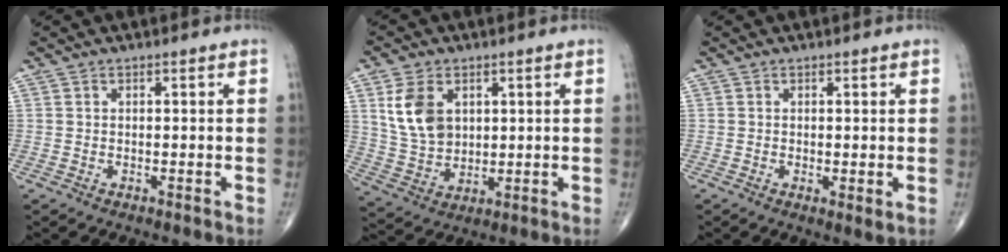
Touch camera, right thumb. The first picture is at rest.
{"total": 10.1, "force": [3.3, 7.1, 6.4], "torque": [-0.109, -0.012, 0.076]}
{"total": 1.9, "force": [0.0, 0.5, 1.8], "torque": [-0.032, -0.009, -0.001]}